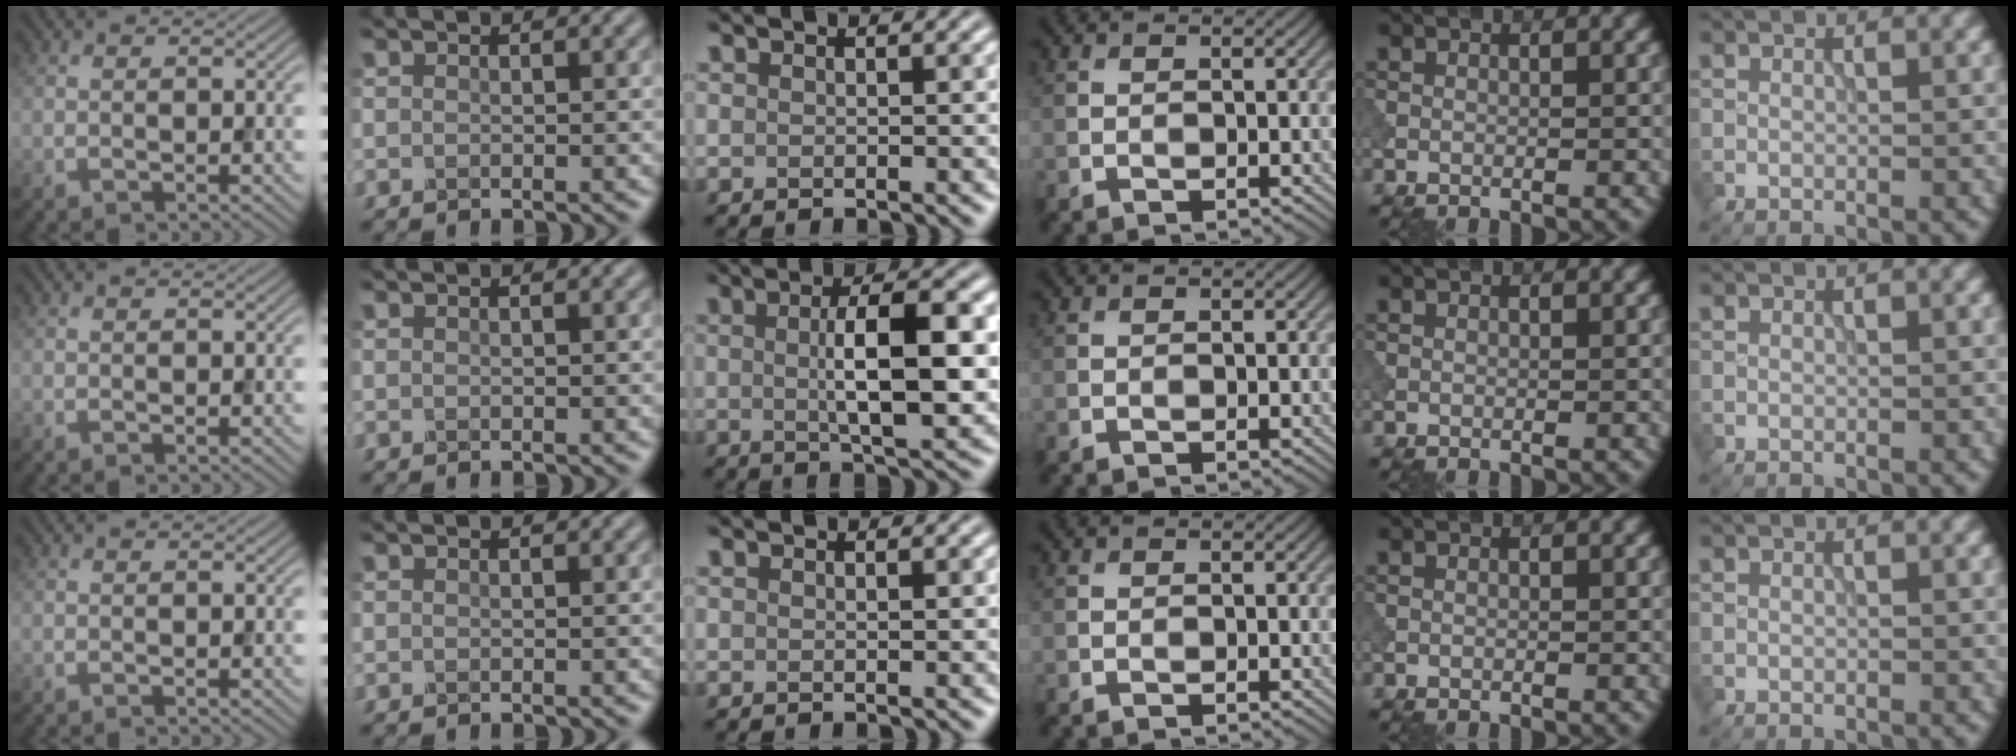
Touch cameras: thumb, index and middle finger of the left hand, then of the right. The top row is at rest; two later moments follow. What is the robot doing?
{"motion": "dispense", "object": "dispenser bottle"}